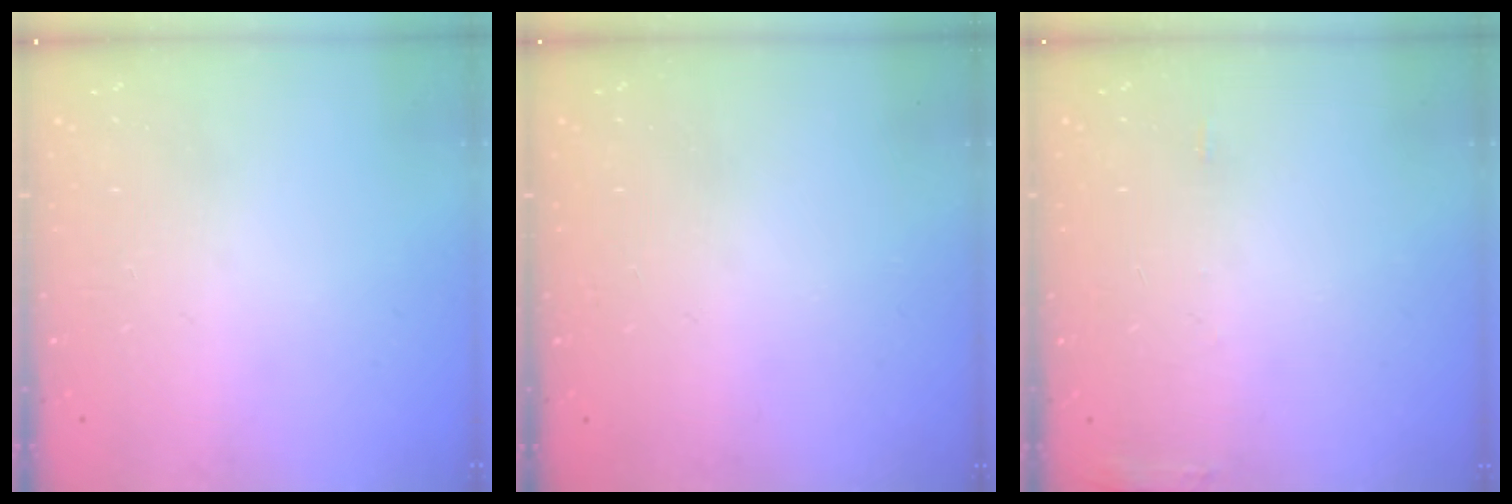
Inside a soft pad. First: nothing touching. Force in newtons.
{"total": 0.0}
{"total": 4.1, "press": 3.9, "slide": 1.1}